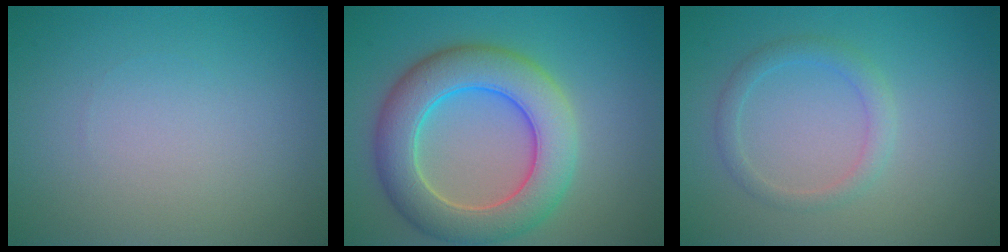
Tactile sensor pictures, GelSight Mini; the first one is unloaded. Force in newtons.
{"total": 8.2, "press": 8.2, "slide": 0.5}
{"total": 2.0, "press": 2.0, "slide": 0.3}